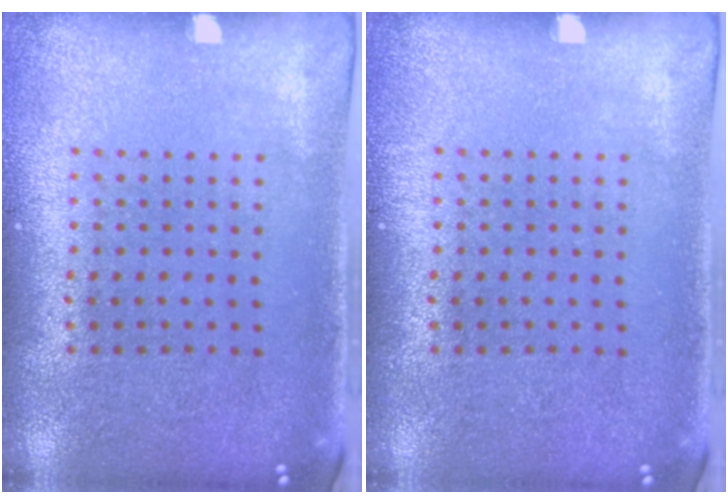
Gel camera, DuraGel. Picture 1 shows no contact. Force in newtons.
{"total": 0.0}